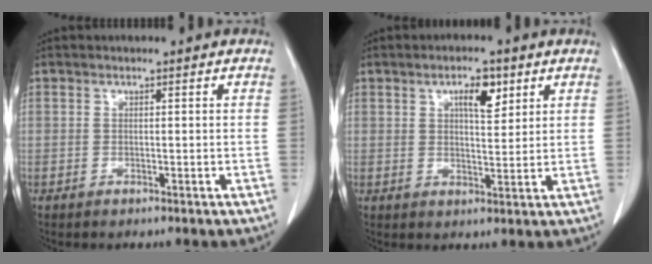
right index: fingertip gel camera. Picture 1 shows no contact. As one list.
[{"total": 4.9, "force": [2.4, 1.7, 3.9], "torque": [-0.065, 0.001, 0.040]}]